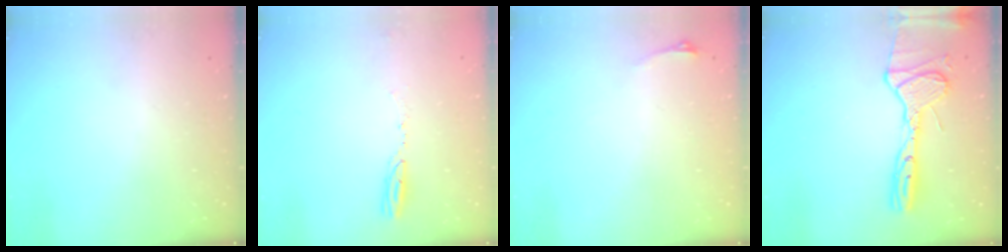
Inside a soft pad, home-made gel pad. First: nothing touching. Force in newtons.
{"total": 3.3, "press": 3.2, "slide": 0.8}
{"total": 2.9, "press": 2.6, "slide": 1.5}
{"total": 16.8, "press": 16.1, "slide": 4.6}